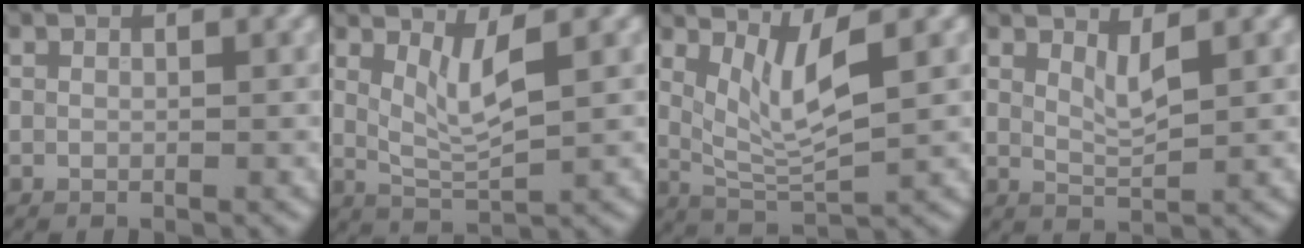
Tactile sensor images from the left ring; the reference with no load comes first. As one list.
[{"total": 3.4, "force": [1.4, 0.9, 3.0], "torque": [-0.062, -0.011, 0.033]}, {"total": 4.7, "force": [1.8, 1.2, 4.1], "torque": [-0.086, -0.011, 0.045]}, {"total": 1.9, "force": [1.2, 0.5, 1.4], "torque": [-0.028, -0.008, 0.024]}]